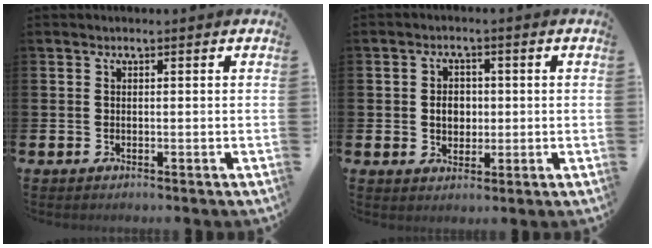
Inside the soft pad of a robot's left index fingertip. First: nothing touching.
{"total": 3.3, "force": [0.2, 2.7, 1.9], "torque": [-0.023, 0.003, -0.006]}